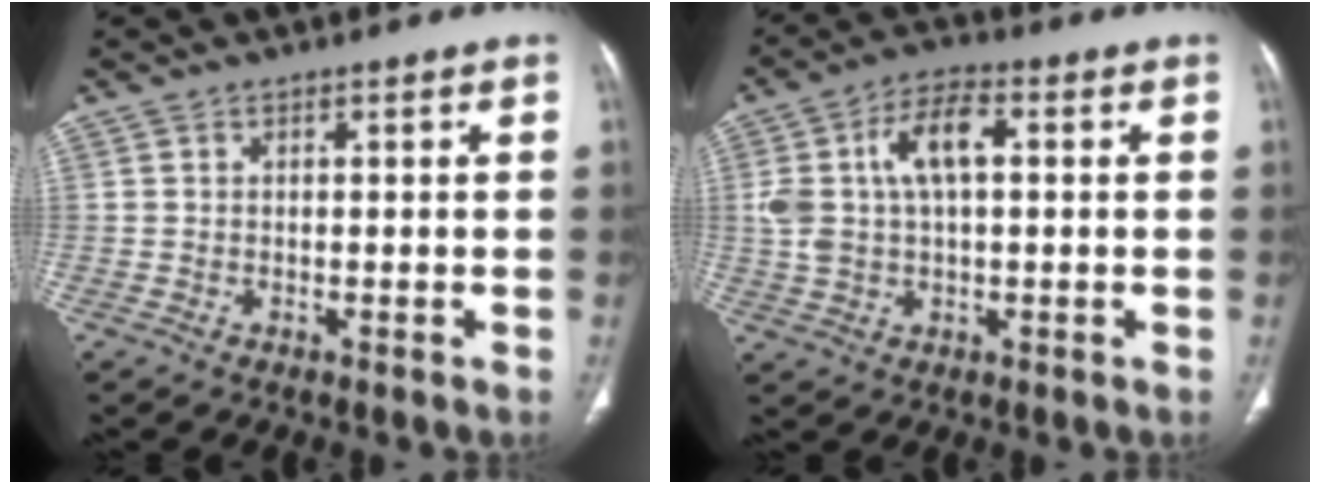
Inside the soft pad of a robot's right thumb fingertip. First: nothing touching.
{"total": 10.7, "force": [2.0, 5.7, 8.9], "torque": [-0.175, 0.021, 0.036]}